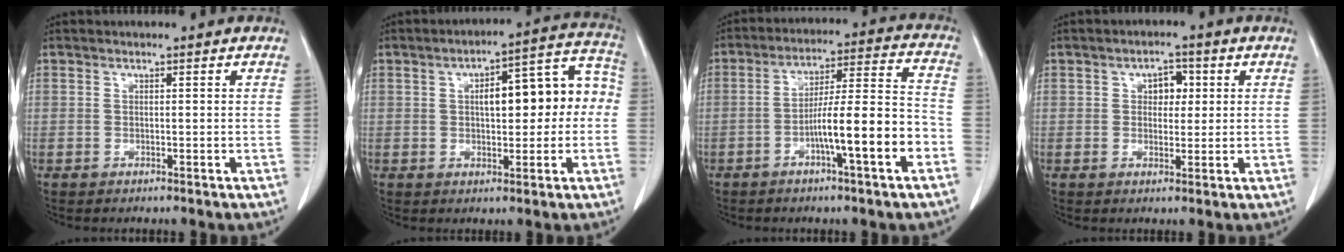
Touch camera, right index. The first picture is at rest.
{"total": 11.8, "force": [0.7, 4.4, 10.9], "torque": [-0.137, 0.051, 0.014]}
{"total": 12.0, "force": [-4.6, 0.5, 11.0], "torque": [-0.177, 0.016, -0.070]}
{"total": 3.5, "force": [0.9, 2.2, 2.5], "torque": [-0.033, 0.009, 0.014]}